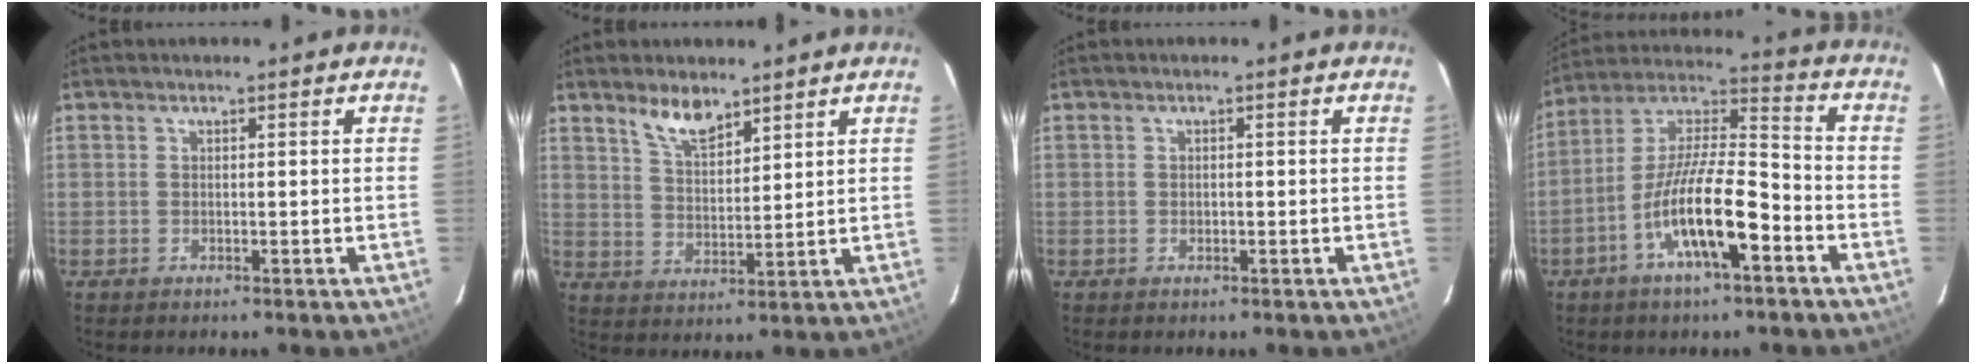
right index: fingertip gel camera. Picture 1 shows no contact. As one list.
[{"total": 6.5, "force": [4.9, 2.3, 3.5], "torque": [-0.060, 0.003, 0.097]}, {"total": 0.6, "force": [-0.2, 0.5, 0.2], "torque": [-0.003, 0.000, -0.002]}, {"total": 15.0, "force": [-6.8, 3.8, 12.8], "torque": [-0.243, -0.004, -0.129]}]